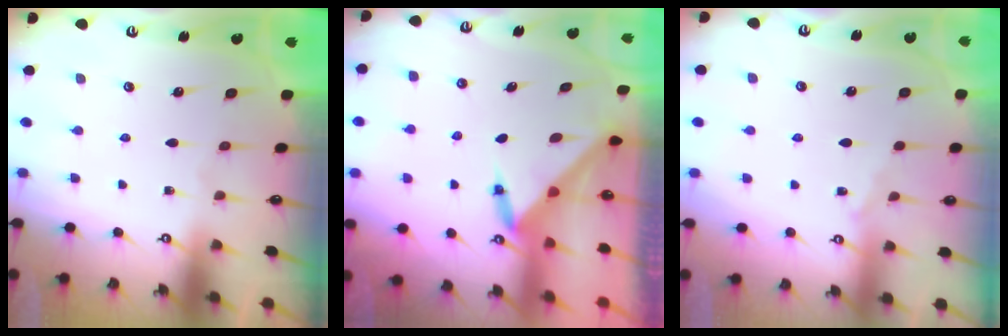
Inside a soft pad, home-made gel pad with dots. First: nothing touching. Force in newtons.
{"total": 3.4, "press": 3.4, "slide": 0.3}
{"total": 3.5, "press": 3.4, "slide": 0.6}